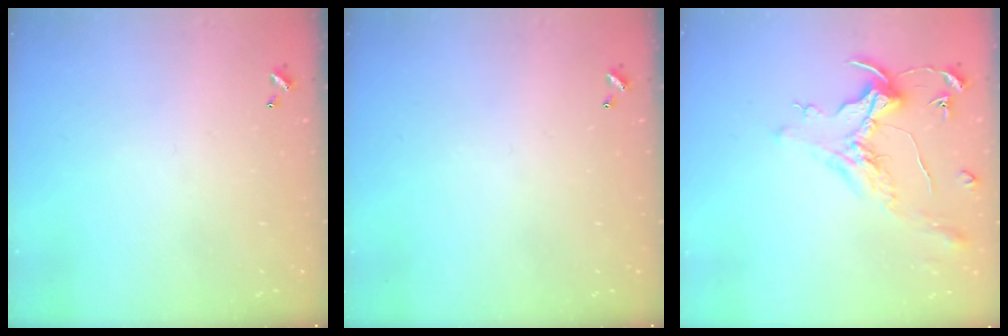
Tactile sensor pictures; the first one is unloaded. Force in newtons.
{"total": 0.0}
{"total": 1.6, "press": 1.4, "slide": 0.7}